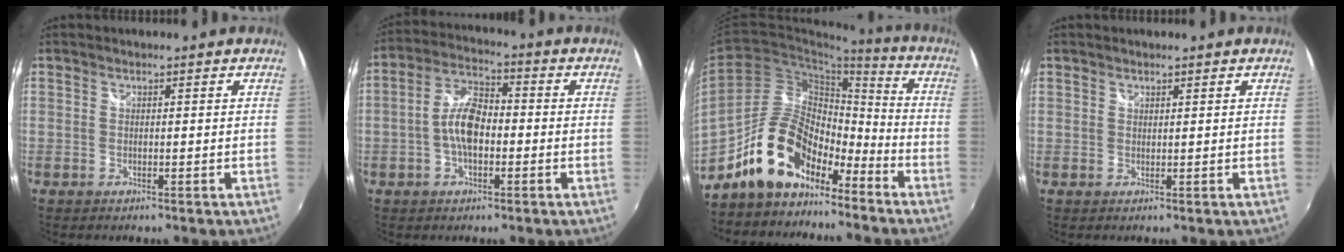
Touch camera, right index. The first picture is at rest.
{"total": 8.0, "force": [-1.8, 4.0, 6.7], "torque": [-0.137, 0.017, -0.034]}
{"total": 15.0, "force": [-11.2, 6.0, 8.0], "torque": [-0.153, 0.027, -0.198]}
{"total": 0.8, "force": [0.5, 0.6, 0.0], "torque": [0.002, 0.001, 0.008]}